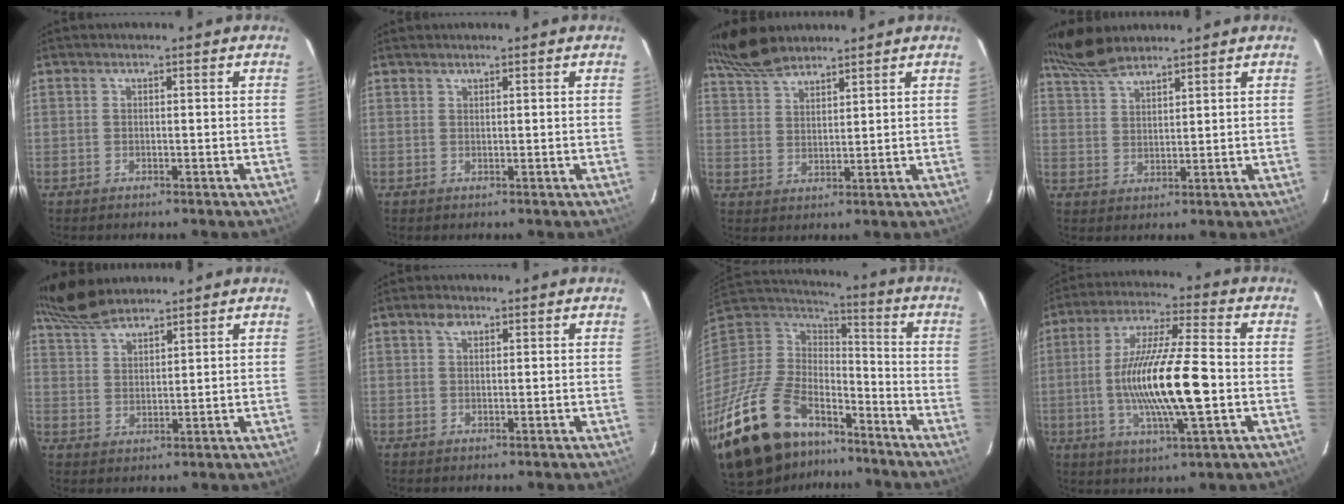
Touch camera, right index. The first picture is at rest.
{"total": 0.8, "force": [0.8, 0.0, 0.1], "torque": [-0.002, 0.002, 0.016]}
{"total": 9.1, "force": [8.1, 2.2, 3.5], "torque": [-0.077, 0.023, 0.158]}
{"total": 8.5, "force": [7.5, 1.8, 3.5], "torque": [-0.077, 0.021, 0.148]}
{"total": 9.5, "force": [8.5, 2.1, 3.7], "torque": [-0.078, 0.024, 0.165]}
{"total": 2.1, "force": [1.2, 1.1, 1.2], "torque": [-0.021, 0.008, 0.022]}
{"total": 30.0, "force": [-19.9, 15.5, 16.3], "torque": [-0.355, -0.017, -0.316]}
{"total": 16.9, "force": [-2.3, 2.5, 16.6], "torque": [-0.313, -0.006, -0.043]}